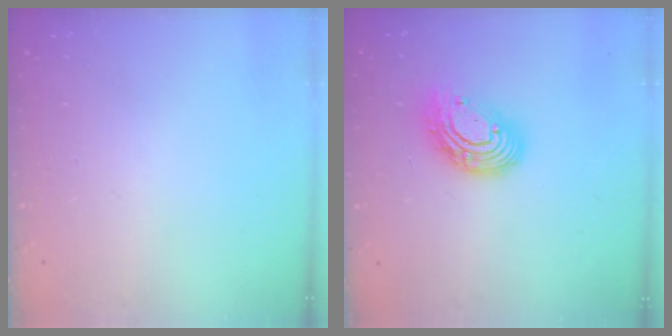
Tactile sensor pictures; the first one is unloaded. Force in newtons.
{"total": 12.4, "press": 12.4, "slide": 1.1}